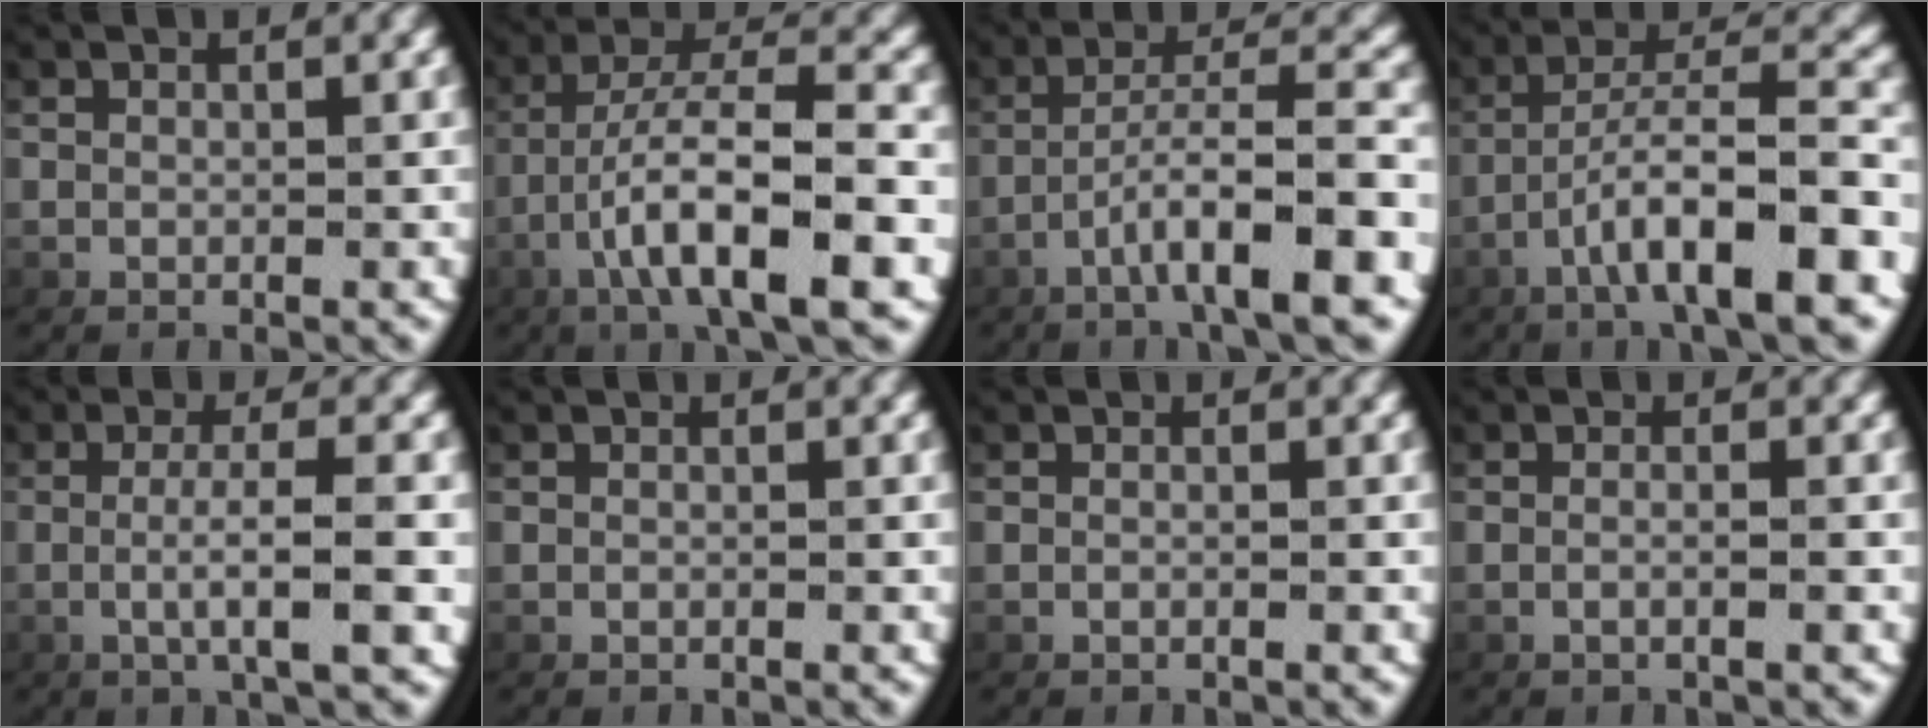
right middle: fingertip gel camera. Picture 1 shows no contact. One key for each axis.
{"total": 8.4, "fx": -1.5, "fy": 2.5, "fz": 7.9, "tx": -0.145, "ty": -0.006, "tz": -0.013}
{"total": 7.1, "fx": -3.1, "fy": 1.4, "fz": 6.3, "tx": -0.101, "ty": 0.010, "tz": -0.047}
{"total": 7.9, "fx": -3.1, "fy": 2.1, "fz": 7.0, "tx": -0.118, "ty": 0.006, "tz": -0.044}
{"total": 3.9, "fx": -0.6, "fy": -0.1, "fz": 3.8, "tx": -0.076, "ty": 0.000, "tz": -0.008}
{"total": 0.5, "fx": -0.3, "fy": 0.4, "fz": 0.1, "tx": 0.001, "ty": 0.009, "tz": -0.012}
{"total": 0.7, "fx": -0.5, "fy": 0.2, "fz": 0.3, "tx": -0.005, "ty": 0.007, "tz": -0.013}
{"total": 1.4, "fx": -0.8, "fy": -0.1, "fz": 1.1, "tx": -0.027, "ty": 0.000, "tz": -0.013}